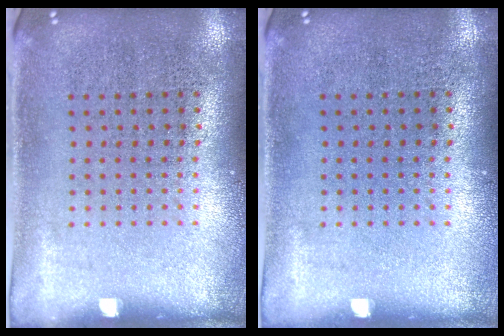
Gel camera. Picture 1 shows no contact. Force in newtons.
{"total": 0.0}